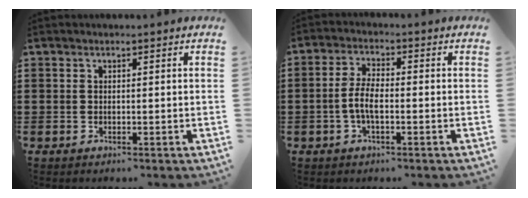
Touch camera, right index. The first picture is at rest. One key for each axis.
{"total": 4.3, "fx": -1.1, "fy": 1.6, "fz": 3.9, "tx": -0.097, "ty": -0.003, "tz": -0.029}